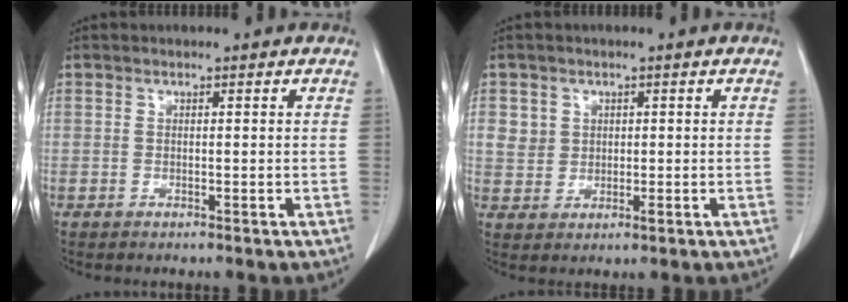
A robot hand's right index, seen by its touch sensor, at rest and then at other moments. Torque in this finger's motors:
{"motor_torque": [0.33, 0.05, -0.01, 0.03]}